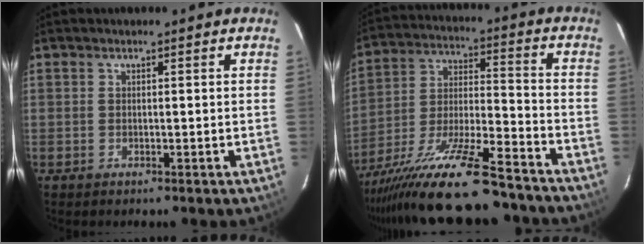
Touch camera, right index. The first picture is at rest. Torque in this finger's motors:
{"motor_torque": [1.58, -0.55, 1.05, 0.21]}